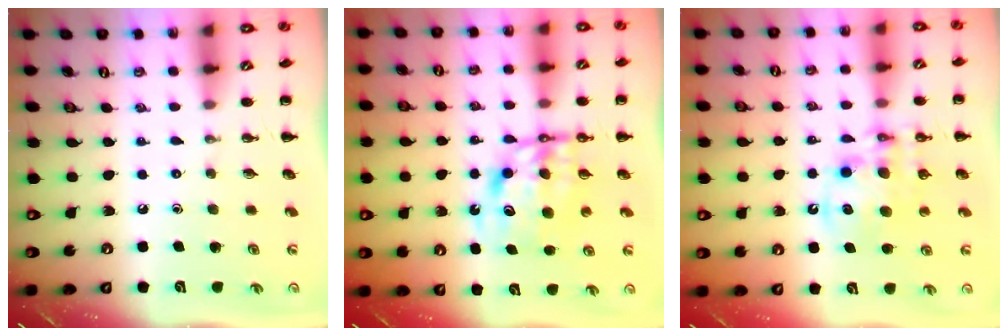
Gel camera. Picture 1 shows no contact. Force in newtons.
{"total": 9.1, "press": 8.7, "slide": 2.7}
{"total": 11.5, "press": 11.2, "slide": 2.8}